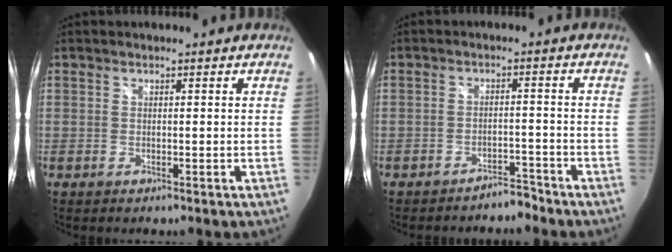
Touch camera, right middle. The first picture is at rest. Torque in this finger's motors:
{"motor_torque": [0.21, -0.43, 0.00, 0.01]}